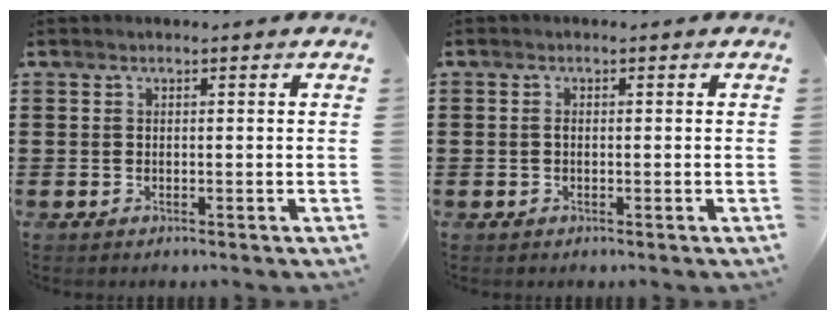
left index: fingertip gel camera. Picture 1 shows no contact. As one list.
[{"total": 0.8, "force": [-0.2, 0.6, 0.4], "torque": [-0.011, 0.001, -0.005]}]